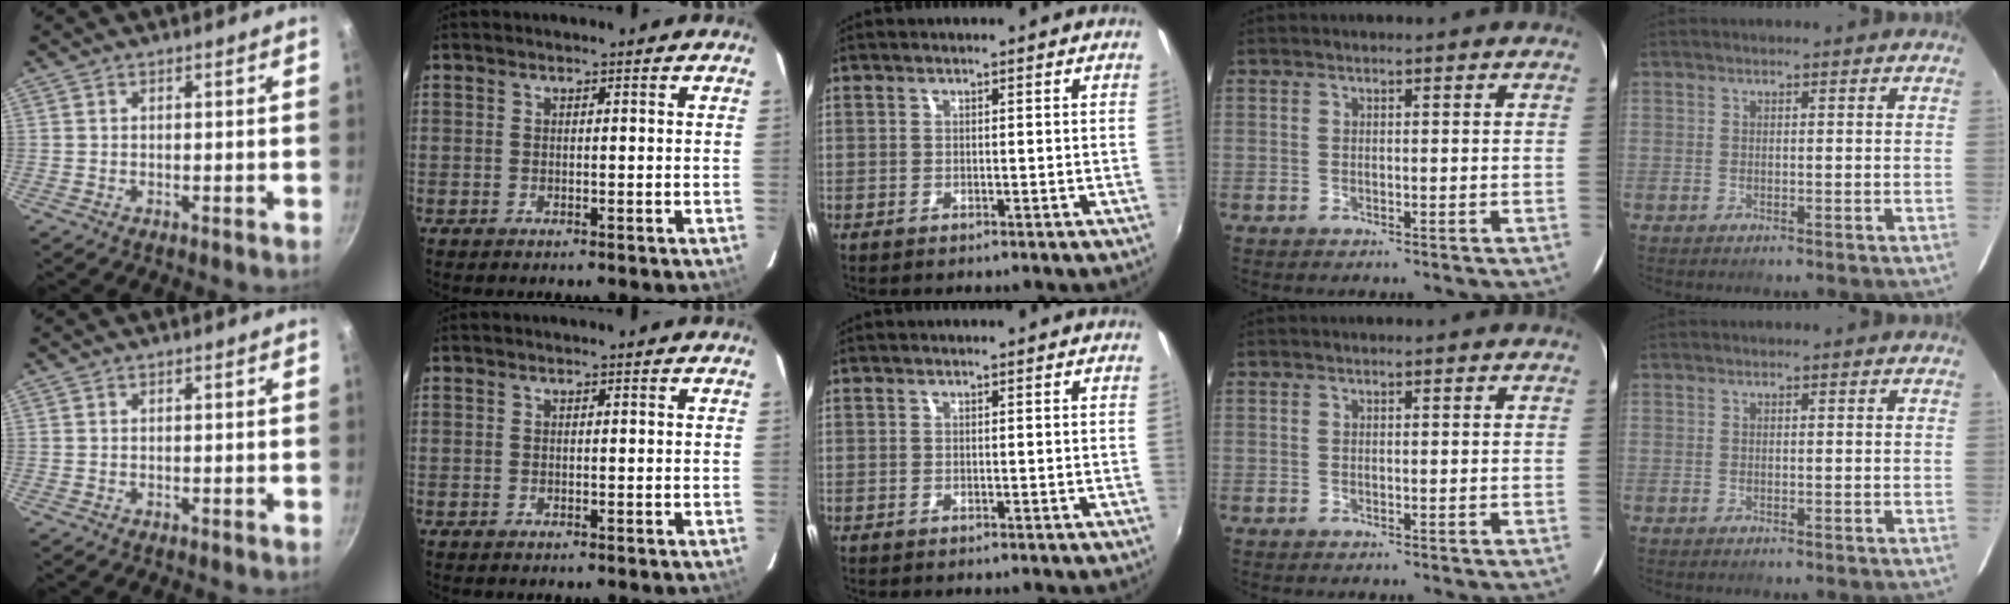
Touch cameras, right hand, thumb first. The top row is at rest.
{}